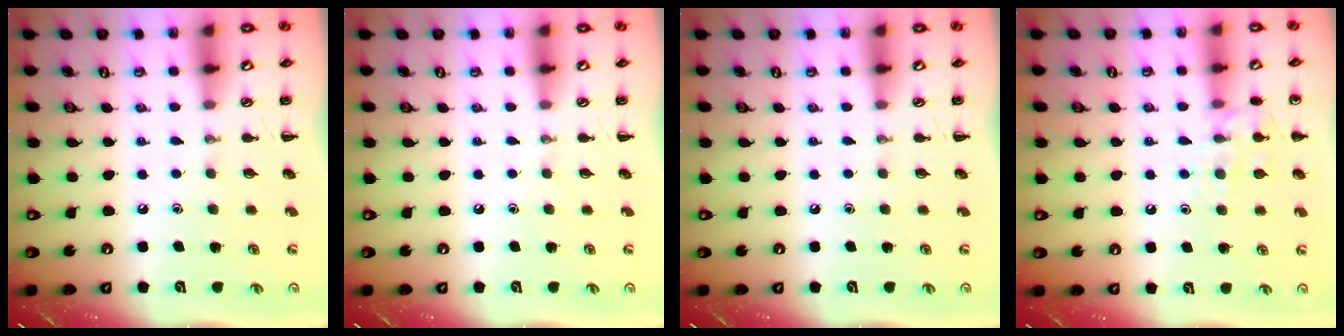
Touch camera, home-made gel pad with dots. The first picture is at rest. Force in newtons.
{"total": 0.0}
{"total": 0.0}
{"total": 10.0, "press": 9.9, "slide": 1.0}